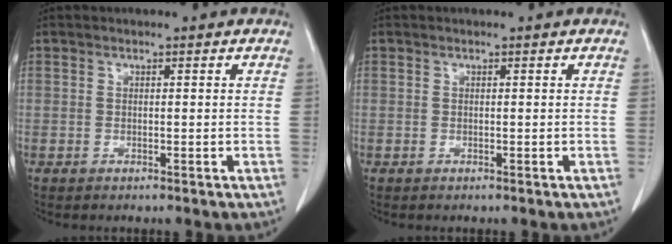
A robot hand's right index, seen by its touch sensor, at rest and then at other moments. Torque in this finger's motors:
{"motor_torque": [0.00, 0.00, 0.00, 0.00]}